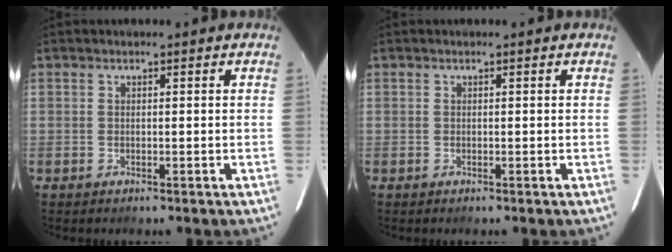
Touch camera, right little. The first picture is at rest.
{"total": 0.0}